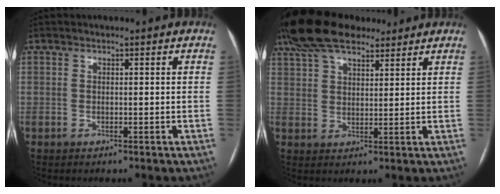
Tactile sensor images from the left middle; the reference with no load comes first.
{"total": 12.8, "force": [10.1, 4.6, 6.4], "torque": [-0.125, 0.050, 0.180]}